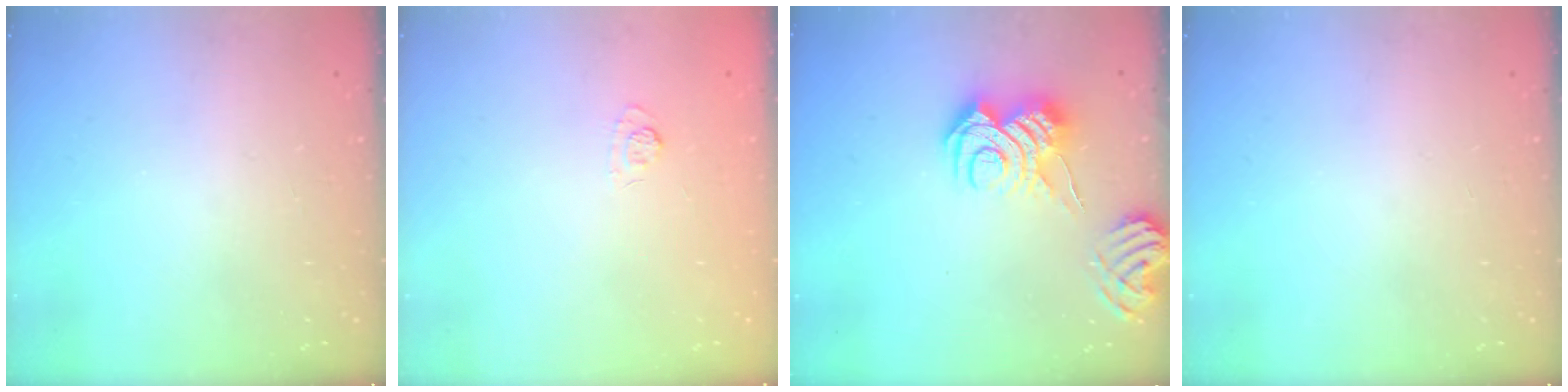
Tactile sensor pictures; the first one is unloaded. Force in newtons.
{"total": 2.2, "press": 1.8, "slide": 1.3}
{"total": 10.7, "press": 10.6, "slide": 1.2}
{"total": 0.0}